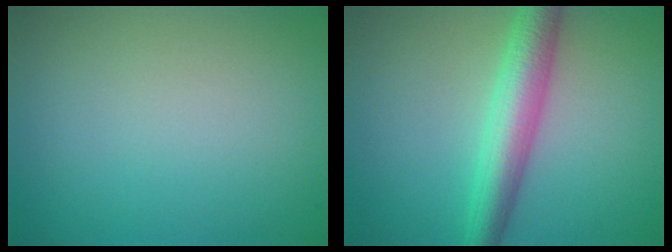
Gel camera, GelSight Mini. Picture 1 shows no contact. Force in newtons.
{"total": 5.0, "press": 5.0, "slide": 0.0}